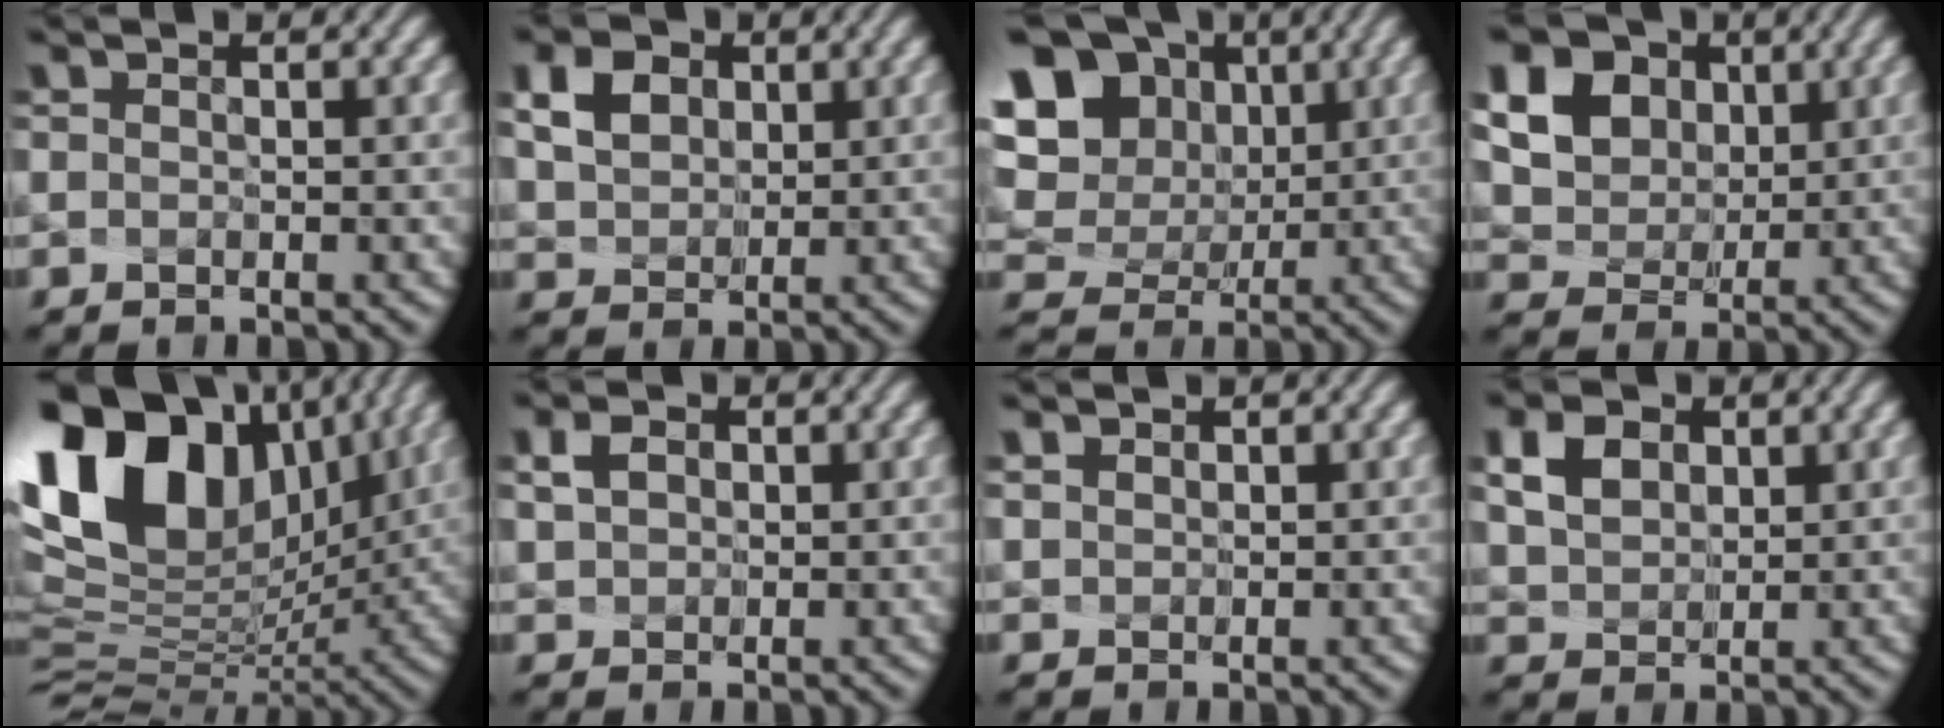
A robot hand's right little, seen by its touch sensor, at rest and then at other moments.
{"total": 3.3, "force": [1.9, 2.2, 1.6], "torque": [-0.043, 0.001, 0.037]}
{"total": 13.0, "force": [4.3, 10.8, 5.9], "torque": [-0.150, 0.038, 0.066]}
{"total": 15.3, "force": [6.9, 12.0, 6.5], "torque": [-0.175, 0.023, 0.128]}
{"total": 15.1, "force": [6.1, 9.4, 10.0], "torque": [-0.204, 0.021, 0.118]}
{"total": 1.2, "force": [0.8, 0.8, 0.5], "torque": [-0.016, 0.003, 0.018]}
{"total": 1.6, "force": [1.3, 0.7, 0.4], "torque": [-0.009, 0.014, 0.016]}
{"total": 2.8, "force": [1.8, 1.8, 1.3], "torque": [-0.036, 0.003, 0.037]}